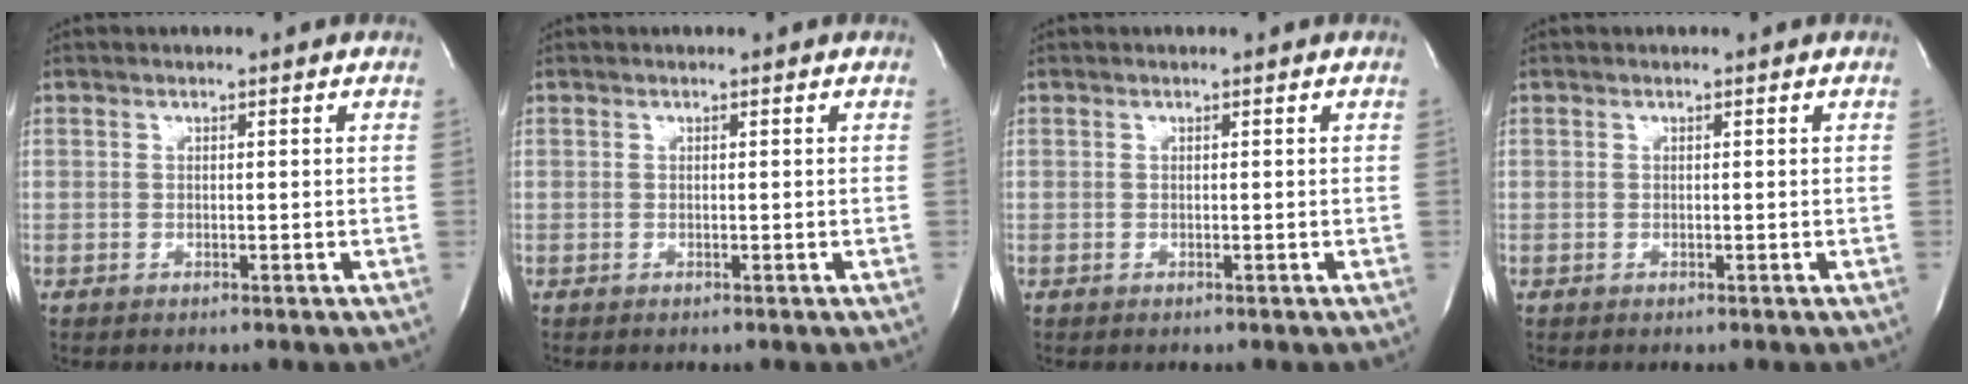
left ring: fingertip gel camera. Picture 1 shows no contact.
{"total": 0.0}
{"total": 0.0}
{"total": 0.0}